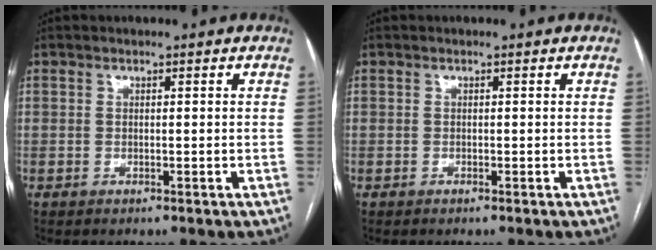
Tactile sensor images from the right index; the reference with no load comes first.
{"total": 0.0}